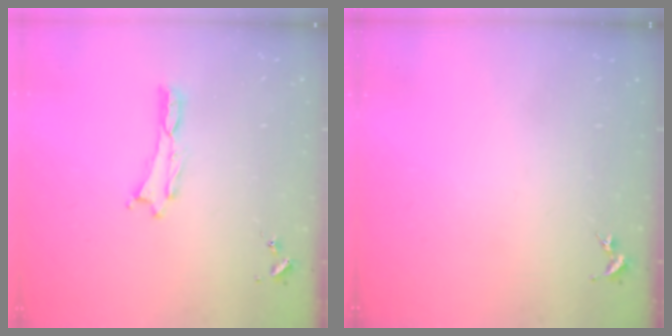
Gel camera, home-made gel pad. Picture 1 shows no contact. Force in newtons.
{"total": 0.0}